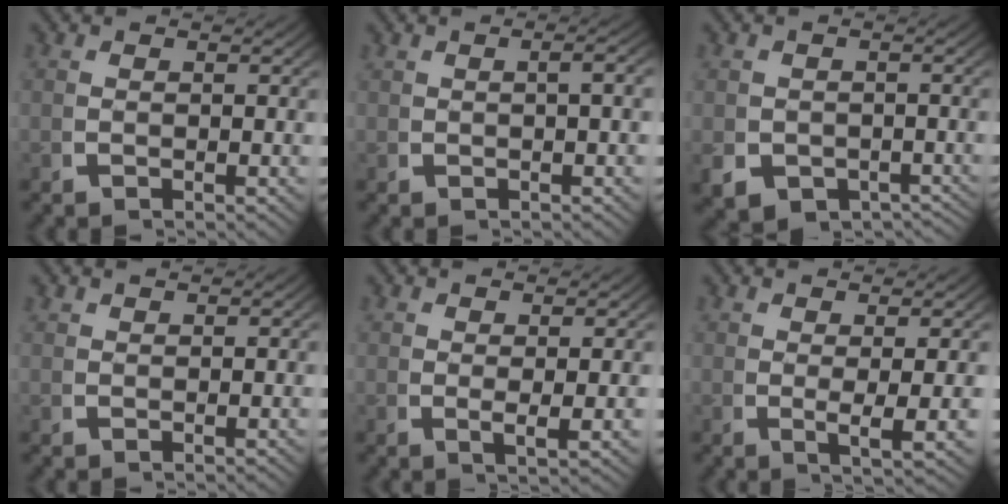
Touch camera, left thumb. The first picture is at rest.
{"total": 1.3, "force": [-0.1, 0.2, 1.2], "torque": [-0.021, 0.000, 0.005]}
{"total": 7.2, "force": [-4.1, 5.0, 3.0], "torque": [-0.061, -0.045, -0.049]}
{"total": 0.9, "force": [0.8, -0.2, -0.1], "torque": [0.007, 0.001, 0.021]}
{"total": 1.9, "force": [0.7, 0.1, 1.8], "torque": [-0.035, -0.007, 0.021]}
{"total": 3.0, "force": [0.6, 0.3, 2.9], "torque": [-0.055, -0.009, 0.016]}